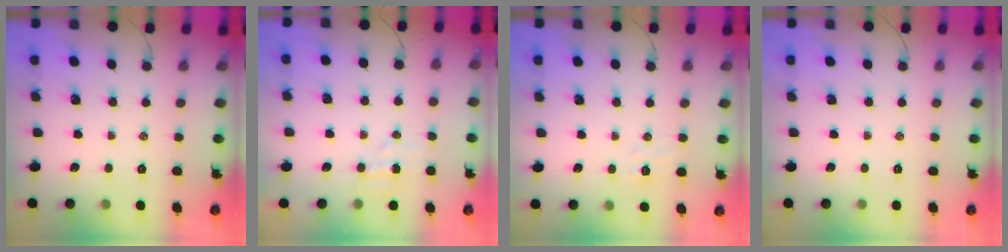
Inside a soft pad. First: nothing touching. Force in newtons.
{"total": 4.0, "press": 3.9, "slide": 1.1}
{"total": 4.5, "press": 4.4, "slide": 1.3}
{"total": 0.0}